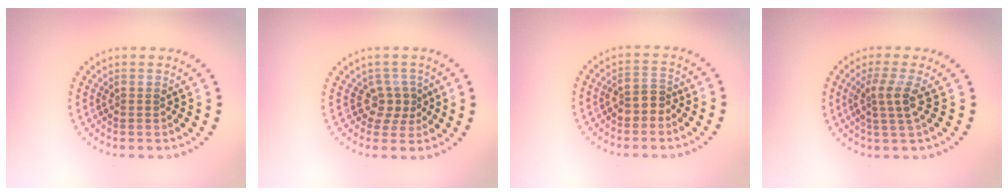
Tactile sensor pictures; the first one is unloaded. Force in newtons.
{"total": 2.1, "press": 1.6, "slide": 1.4}
{"total": 2.1, "press": 2.0, "slide": 0.8}
{"total": 2.7, "press": 2.0, "slide": 1.8}